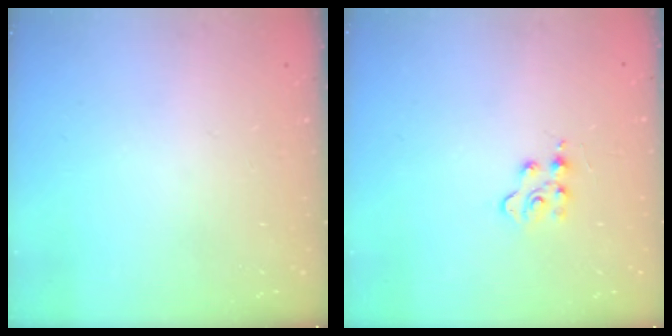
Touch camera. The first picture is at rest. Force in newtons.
{"total": 3.8, "press": 3.7, "slide": 0.5}